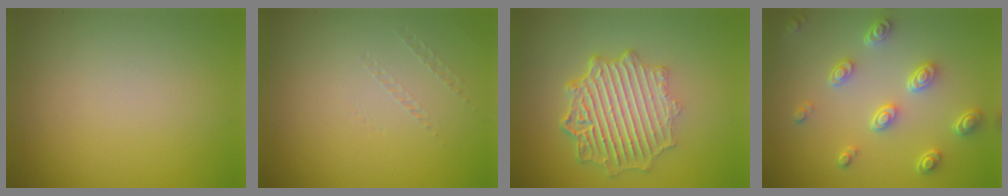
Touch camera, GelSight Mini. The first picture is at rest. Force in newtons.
{"total": 0.5, "press": 0.2, "slide": 0.5}
{"total": 7.2, "press": 5.2, "slide": 4.9}
{"total": 4.3, "press": 3.3, "slide": 2.8}